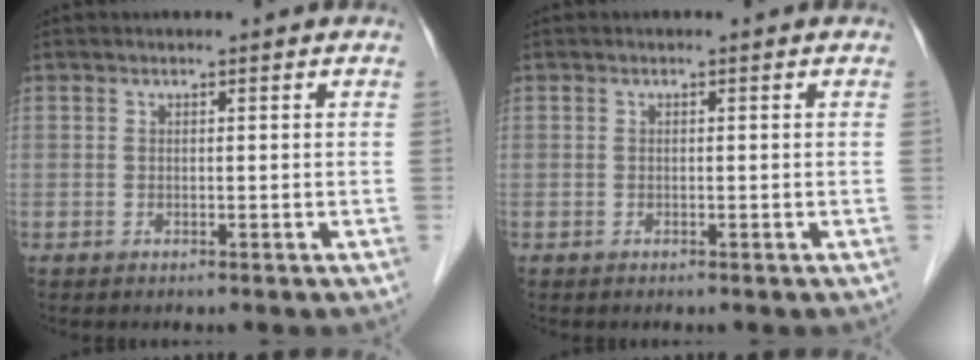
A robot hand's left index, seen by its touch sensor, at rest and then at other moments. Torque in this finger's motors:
{"motor_torque": [0.00, 0.00, 0.00, 0.00]}